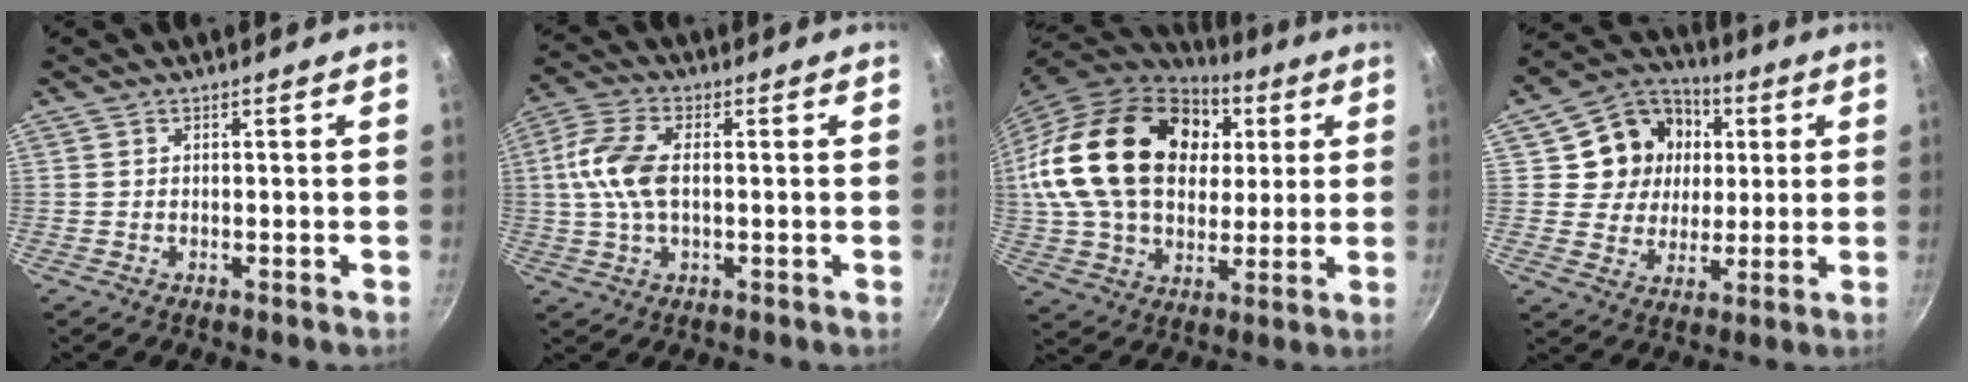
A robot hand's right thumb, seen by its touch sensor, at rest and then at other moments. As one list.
[{"total": 9.6, "force": [0.6, 5.2, 8.1], "torque": [-0.167, 0.018, 0.002]}, {"total": 29.6, "force": [6.7, 20.5, 20.3], "torque": [-0.361, 0.012, 0.120]}, {"total": 14.2, "force": [3.4, 12.5, 5.8], "torque": [-0.074, 0.011, 0.051]}]